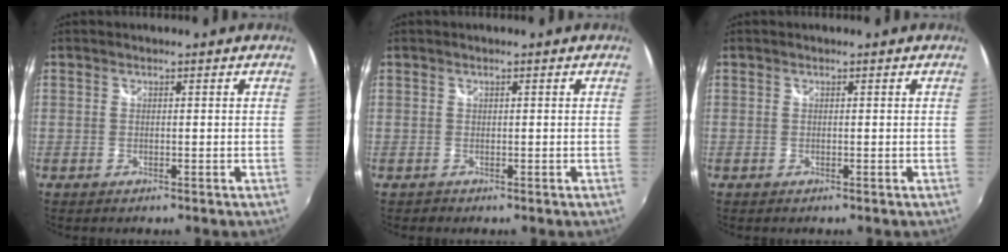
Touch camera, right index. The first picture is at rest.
{"total": 0.7, "force": [-0.2, 0.7, 0.0], "torque": [-0.001, 0.000, -0.002]}
{"total": 0.0}